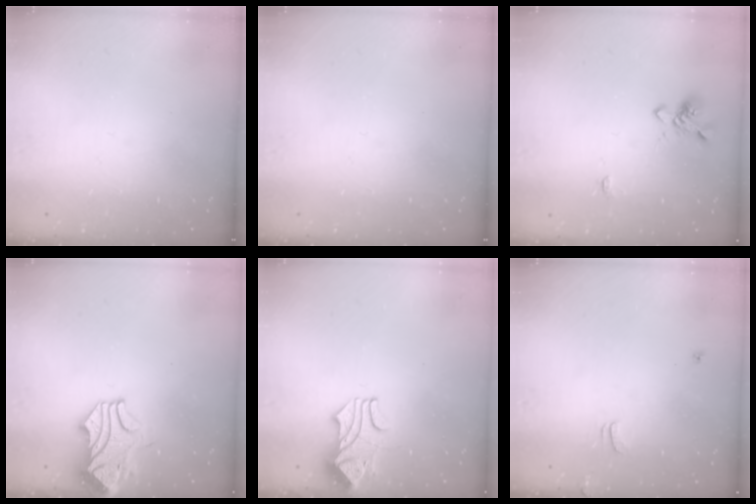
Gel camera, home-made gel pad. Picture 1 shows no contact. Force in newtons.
{"total": 0.0}
{"total": 1.5, "press": 1.2, "slide": 0.9}
{"total": 2.1, "press": 1.9, "slide": 0.9}
{"total": 1.7, "press": 1.3, "slide": 1.1}
{"total": 3.9, "press": 3.9, "slide": 0.2}